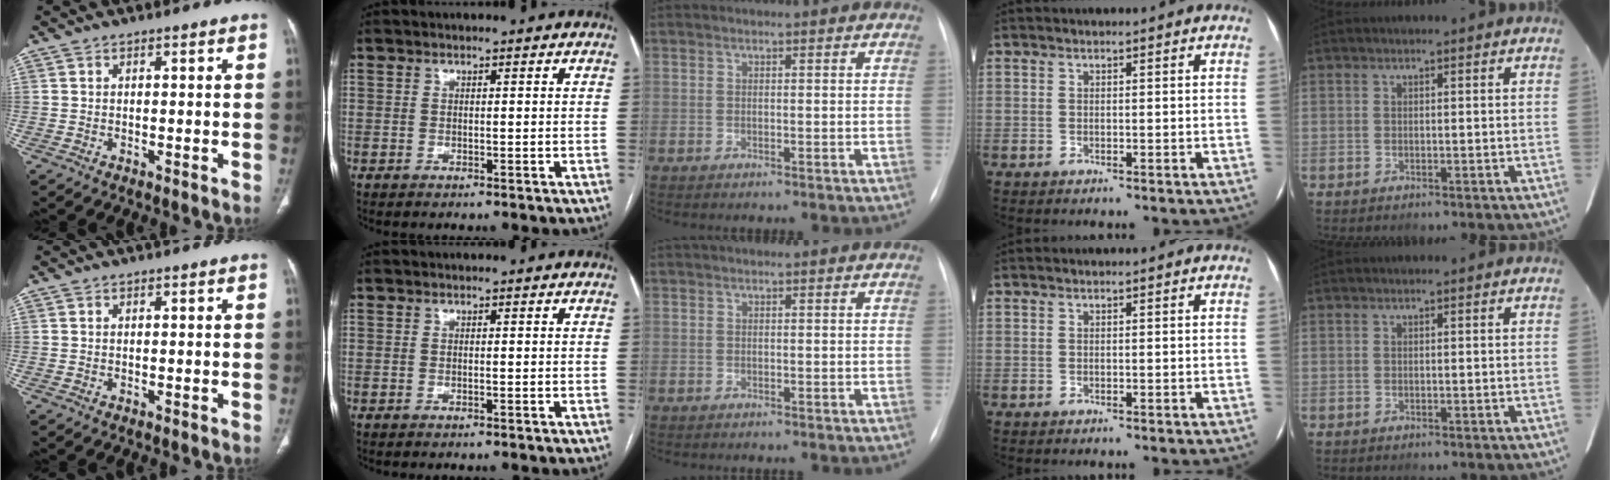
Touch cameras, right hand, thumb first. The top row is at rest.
{}